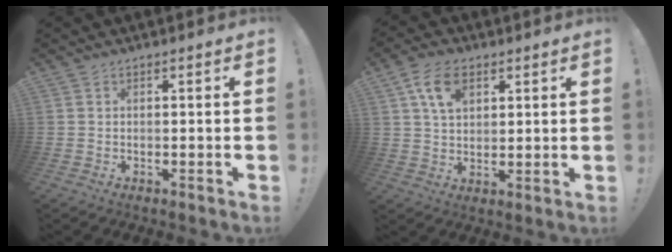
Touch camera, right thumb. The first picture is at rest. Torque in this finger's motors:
{"motor_torque": [0.80, 0.85, 0.11, 0.25, 0.07]}